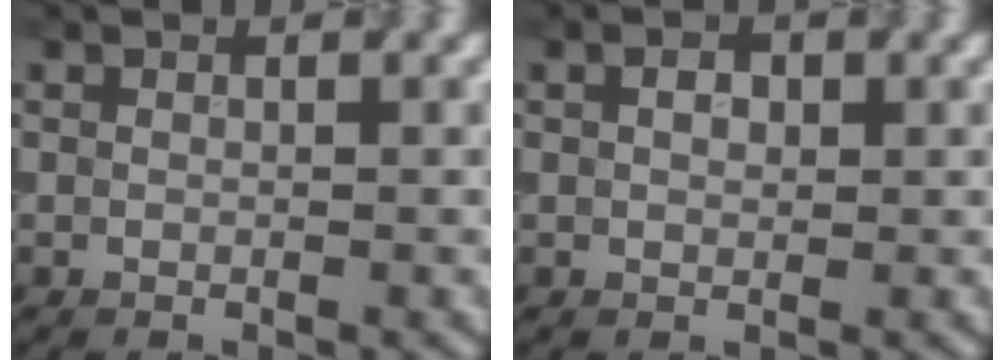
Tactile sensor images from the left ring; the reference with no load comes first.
{"total": 1.3, "force": [0.3, 0.9, 0.9], "torque": [-0.016, 0.002, 0.004]}